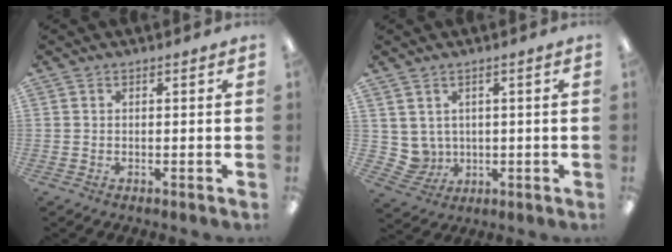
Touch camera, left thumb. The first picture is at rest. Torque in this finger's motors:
{"motor_torque": [-0.39, 0.08, -0.04, -0.44, -0.01]}